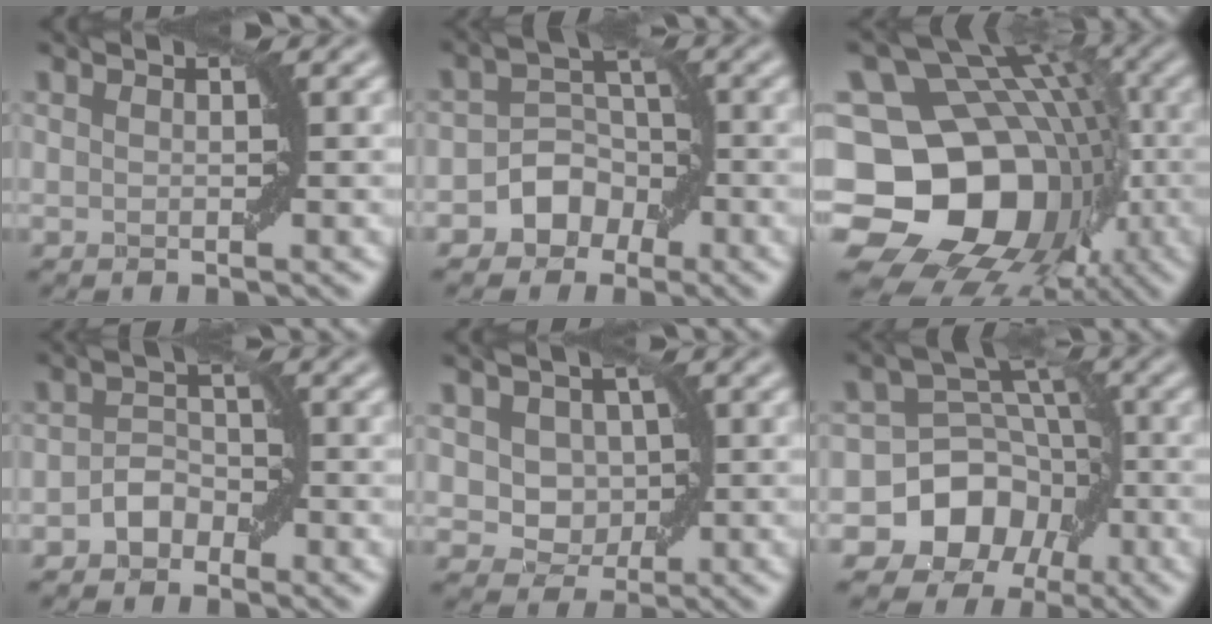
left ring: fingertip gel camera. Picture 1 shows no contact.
{"total": 3.7, "force": [-1.9, 2.8, 1.4], "torque": [0.004, 0.014, -0.040]}
{"total": 21.3, "force": [-5.3, 17.7, 10.6], "torque": [-0.142, -0.004, -0.121]}
{"total": 2.3, "force": [-1.4, 1.6, 1.0], "torque": [-0.014, 0.011, -0.025]}
{"total": 3.7, "force": [0.5, 3.0, 2.0], "torque": [-0.027, 0.004, -0.001]}
{"total": 8.1, "force": [-3.5, 6.8, 2.8], "torque": [-0.027, 0.013, -0.087]}